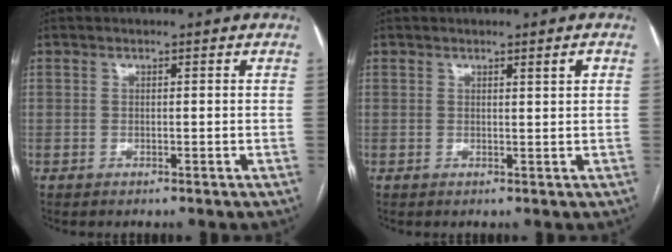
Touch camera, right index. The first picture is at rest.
{"total": 1.3, "force": [0.7, -0.1, 1.1], "torque": [-0.015, -0.003, 0.009]}